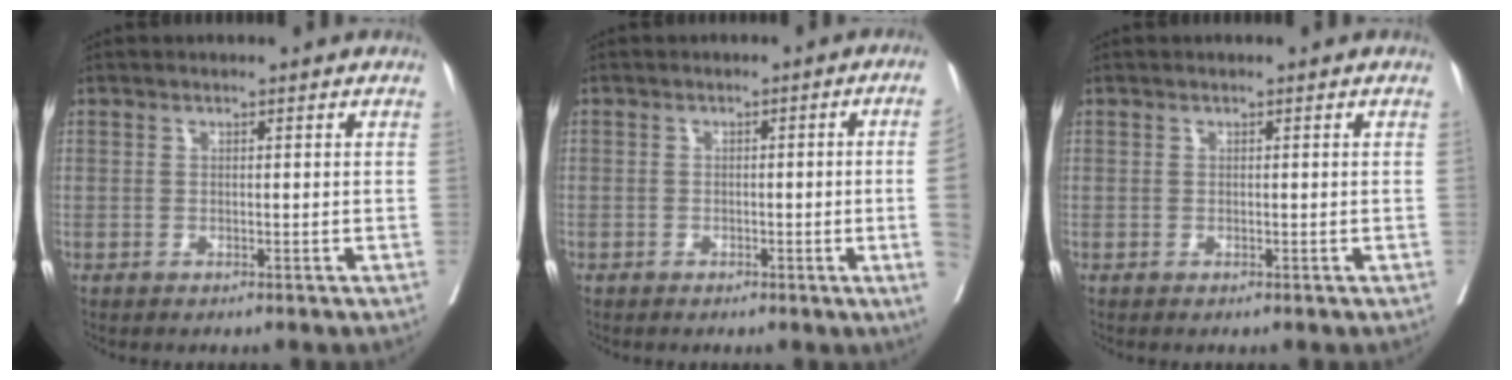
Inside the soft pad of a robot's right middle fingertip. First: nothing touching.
{"total": 5.4, "force": [-1.1, -1.2, 5.2], "torque": [-0.058, -0.004, -0.015]}
{"total": 0.0}